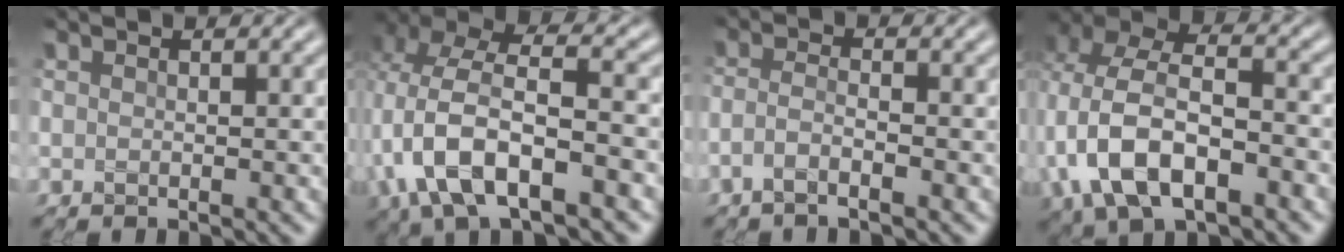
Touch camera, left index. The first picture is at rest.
{"total": 9.8, "force": [-2.4, 4.5, 8.4], "torque": [-0.171, 0.008, -0.050]}
{"total": 2.0, "force": [-1.2, 0.5, 1.5], "torque": [-0.031, 0.001, -0.032]}
{"total": 10.6, "force": [-2.5, 6.6, 7.9], "torque": [-0.168, 0.005, -0.054]}